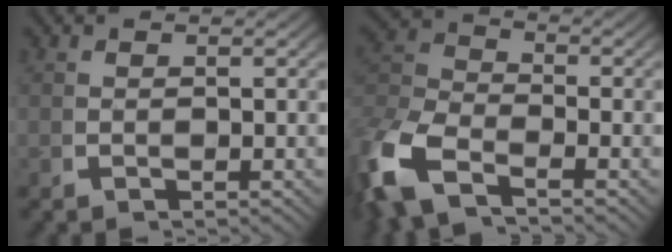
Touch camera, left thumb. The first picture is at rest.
{"total": 6.6, "force": [-2.2, 4.4, 4.3], "torque": [-0.111, -0.008, -0.044]}